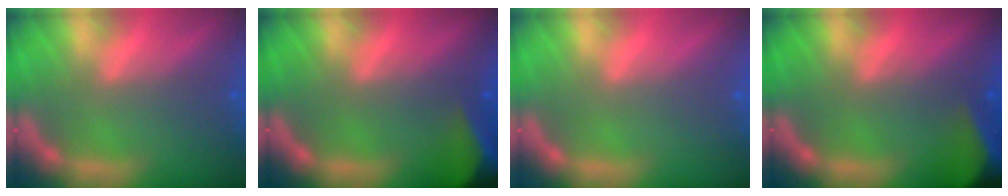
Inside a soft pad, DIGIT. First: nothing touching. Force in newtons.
{"total": 9.5}
{"total": 0.0}
{"total": 10.0}